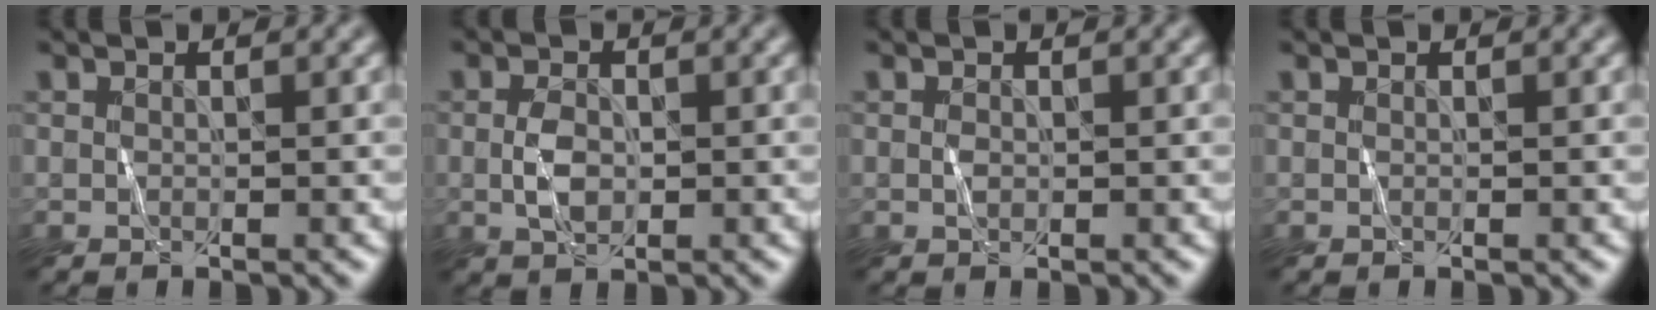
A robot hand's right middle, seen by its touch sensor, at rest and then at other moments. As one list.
[{"total": 2.1, "force": [-0.2, 1.4, 1.5], "torque": [-0.036, 0.003, -0.004]}, {"total": 0.6, "force": [0.0, 0.5, 0.3], "torque": [-0.008, 0.002, -0.001]}, {"total": 0.0}]